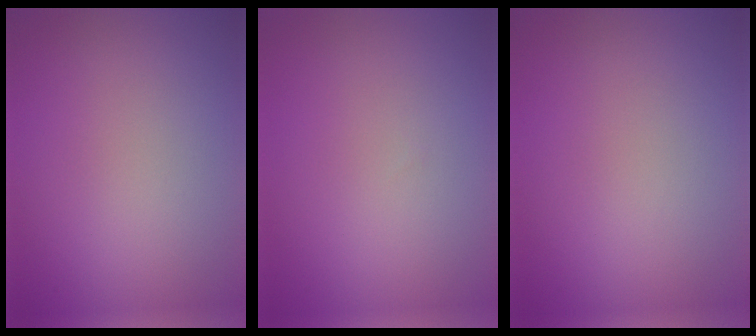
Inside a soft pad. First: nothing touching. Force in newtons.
{"total": 0.0}
{"total": 0.0}